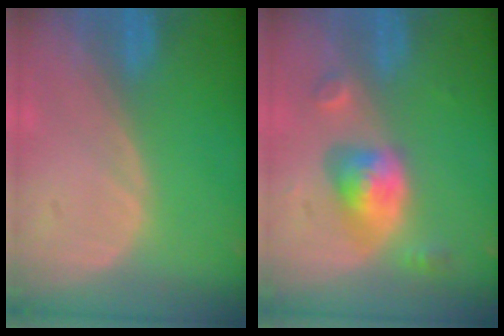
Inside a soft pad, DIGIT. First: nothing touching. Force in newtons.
{"total": 5.8, "press": 5.3, "slide": 2.1}